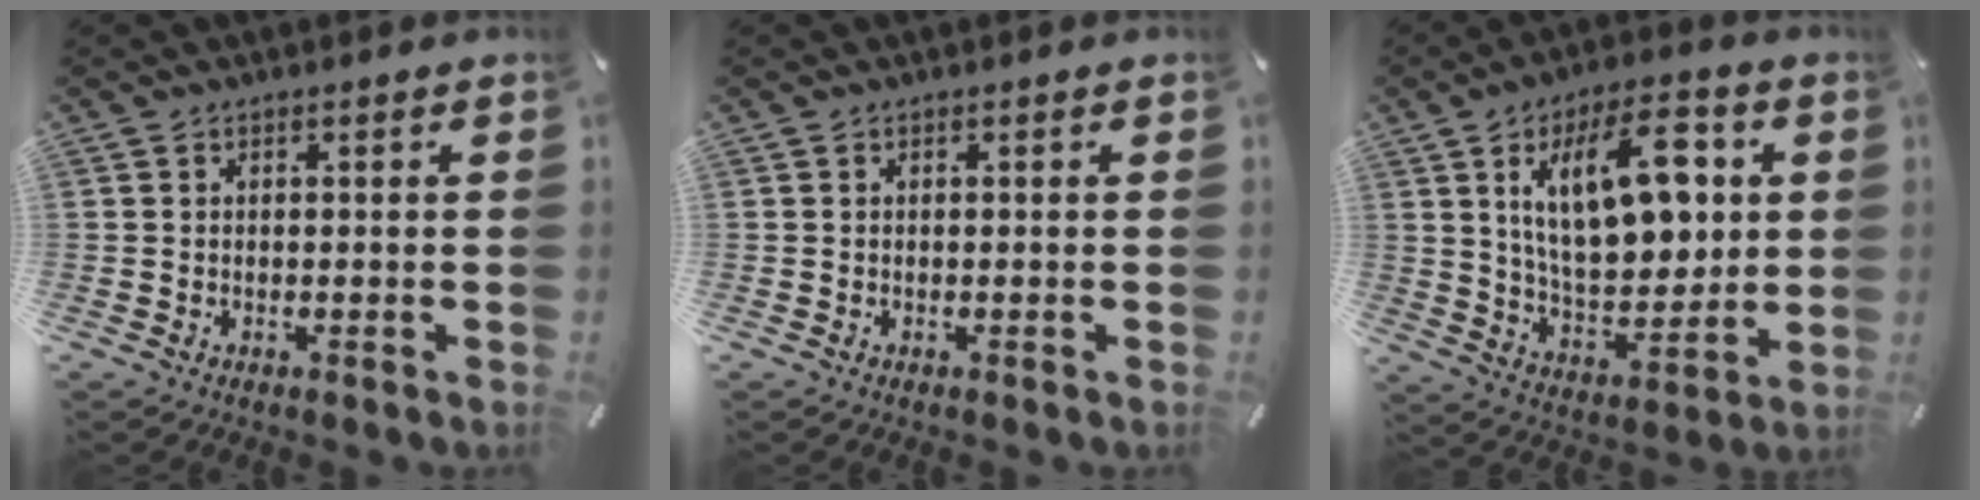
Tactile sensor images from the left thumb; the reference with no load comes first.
{"total": 0.0}
{"total": 20.9, "force": [6.3, 11.1, 16.5], "torque": [-0.269, -0.011, 0.099]}